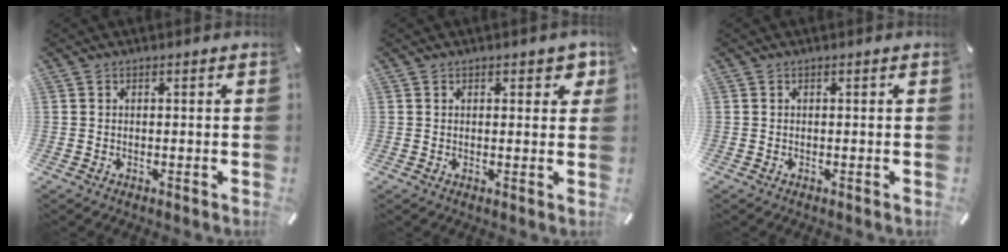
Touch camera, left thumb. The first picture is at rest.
{"total": 2.8, "force": [1.4, 1.7, 1.8], "torque": [-0.015, -0.002, 0.018]}
{"total": 0.0}